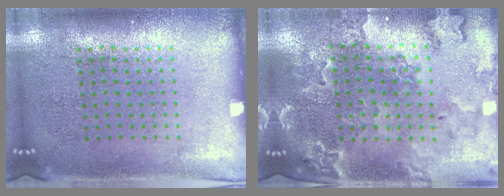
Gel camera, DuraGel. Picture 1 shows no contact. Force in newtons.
{"total": 1.8, "press": 1.8, "slide": 0.2}